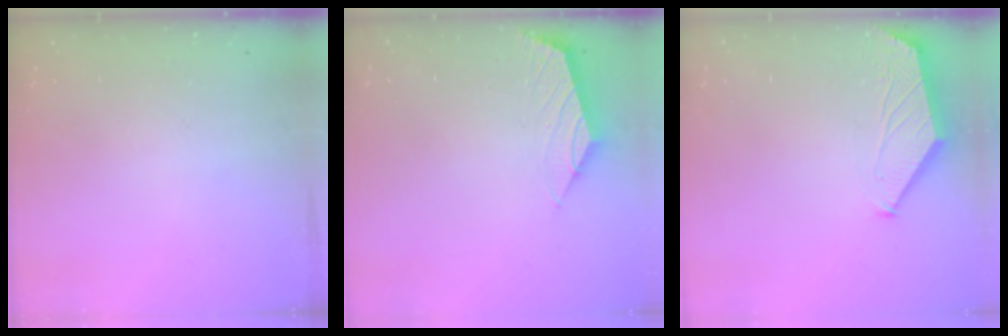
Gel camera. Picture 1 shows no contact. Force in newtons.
{"total": 0.8, "press": 0.7, "slide": 0.3}
{"total": 1.6, "press": 1.5, "slide": 0.4}